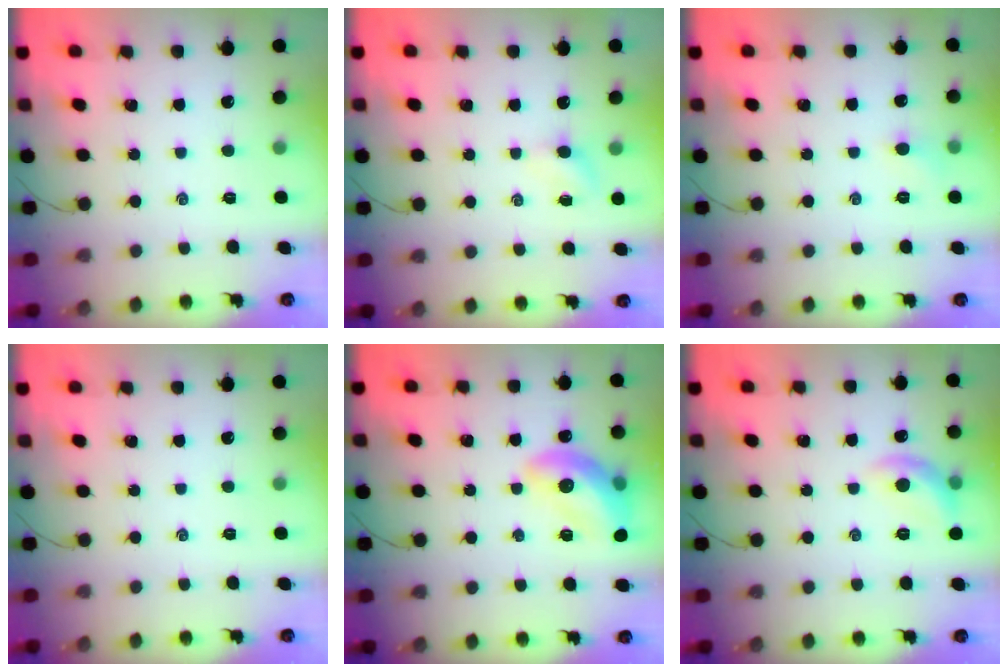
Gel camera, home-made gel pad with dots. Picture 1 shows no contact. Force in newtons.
{"total": 3.6, "press": 3.4, "slide": 1.1}
{"total": 4.5, "press": 4.2, "slide": 1.5}
{"total": 0.0}
{"total": 14.8, "press": 14.7, "slide": 2.0}
{"total": 8.9, "press": 8.9, "slide": 0.3}